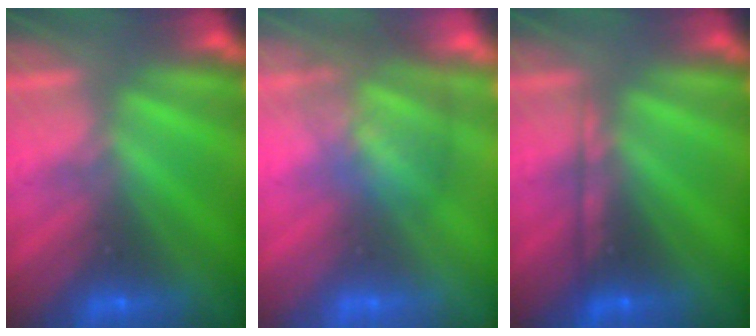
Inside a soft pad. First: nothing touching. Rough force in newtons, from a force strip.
{"total": 3.9}
{"total": 2.2}